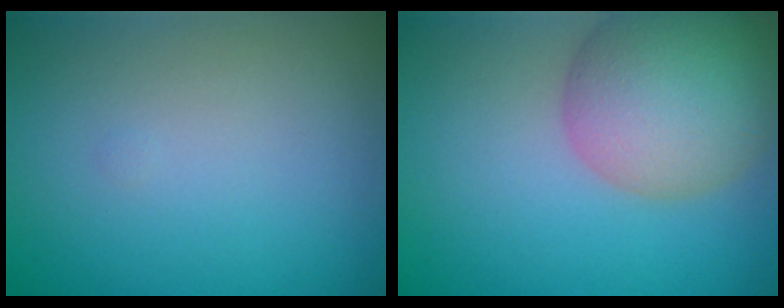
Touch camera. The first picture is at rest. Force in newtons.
{"total": 8.7, "press": 8.6, "slide": 0.4}